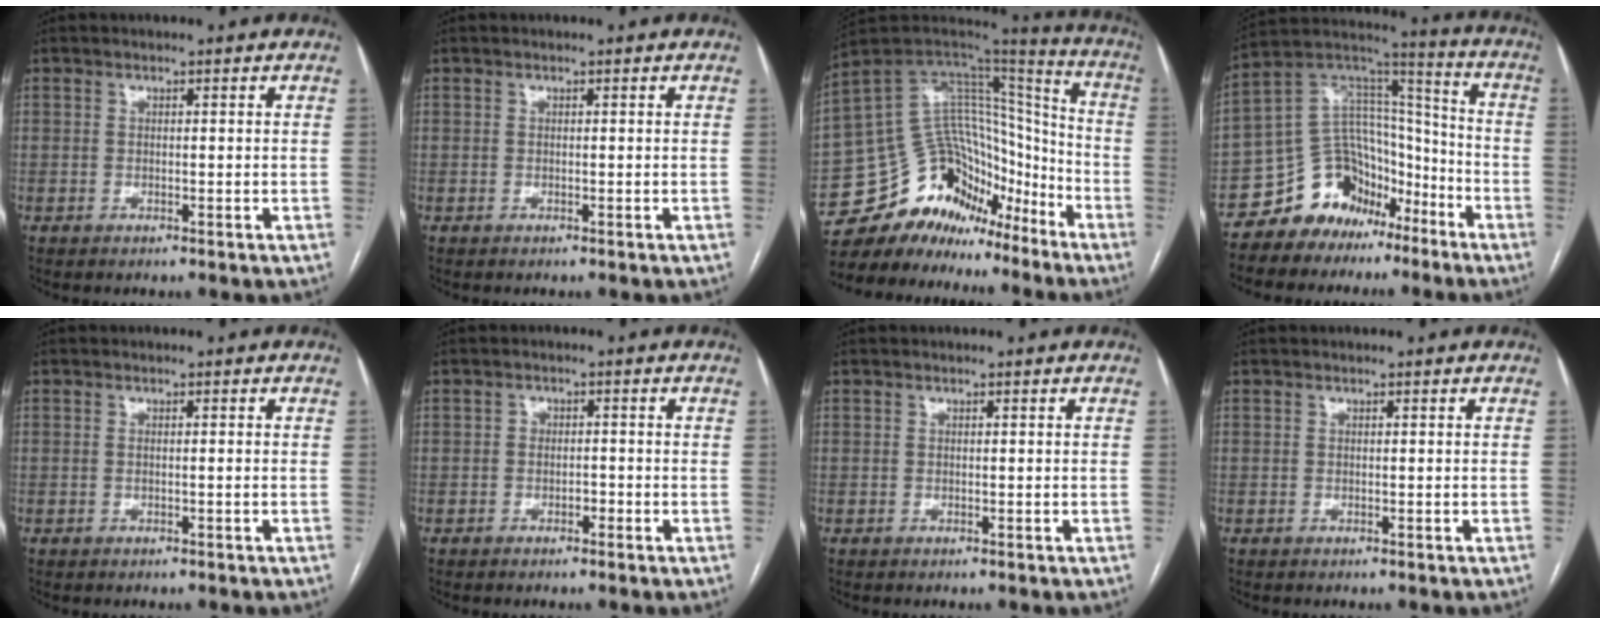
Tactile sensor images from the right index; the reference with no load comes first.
{"total": 0.0}
{"total": 19.1, "force": [-14.0, 10.9, 7.0], "torque": [-0.123, 0.091, -0.225]}
{"total": 13.6, "force": [-9.2, 9.1, 3.9], "torque": [-0.071, 0.089, -0.160]}
{"total": 0.6, "force": [-0.2, 0.0, 0.6], "torque": [-0.015, -0.001, -0.001]}
{"total": 1.3, "force": [-0.7, 0.8, 0.7], "torque": [-0.007, 0.005, -0.012]}
{"total": 0.0}
{"total": 0.0}